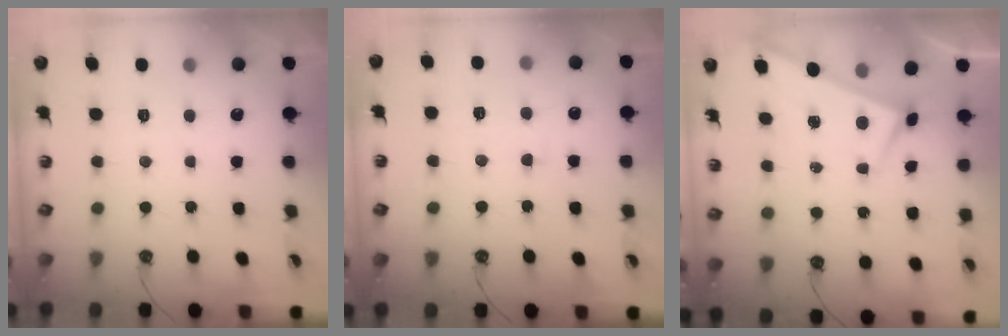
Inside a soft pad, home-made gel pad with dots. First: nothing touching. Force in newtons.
{"total": 3.2, "press": 3.1, "slide": 0.8}
{"total": 3.2, "press": 3.2, "slide": 0.2}